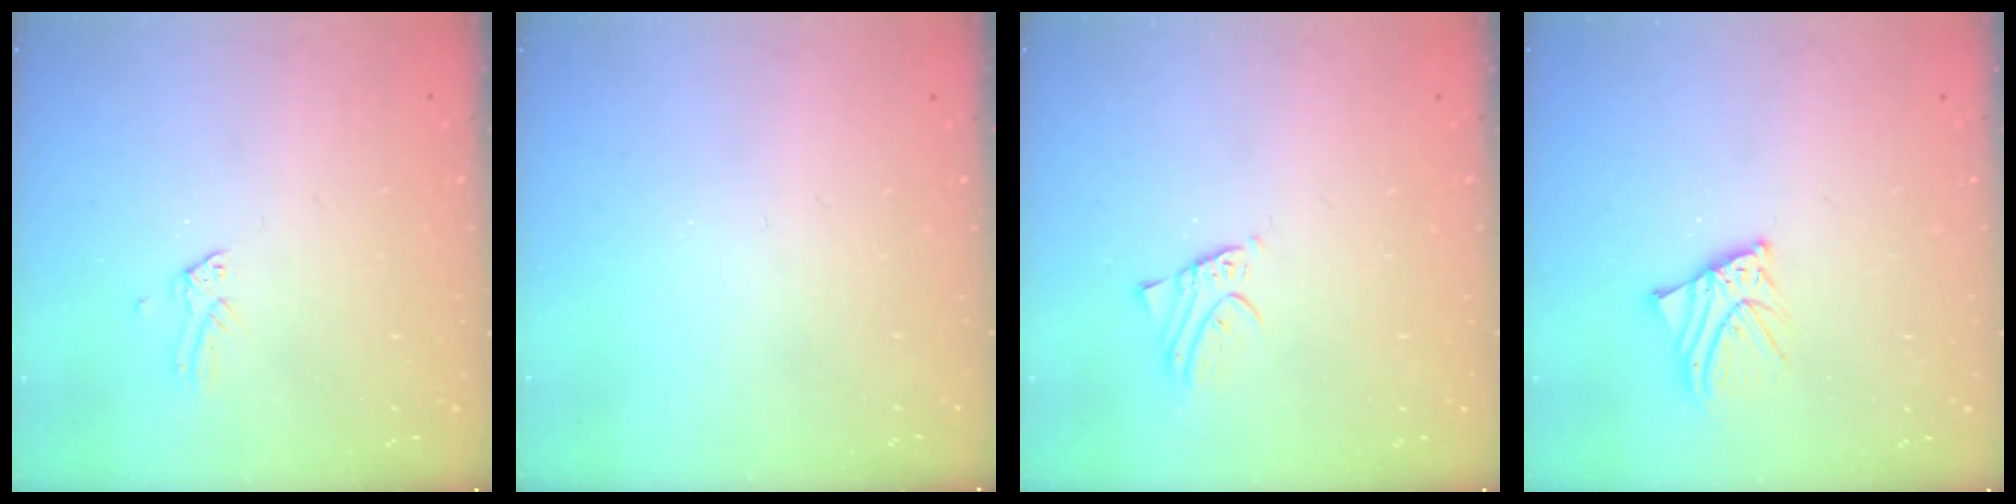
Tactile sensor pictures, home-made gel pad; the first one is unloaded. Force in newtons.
{"total": 0.0}
{"total": 1.5, "press": 1.5, "slide": 0.0}
{"total": 3.9, "press": 3.9, "slide": 0.5}